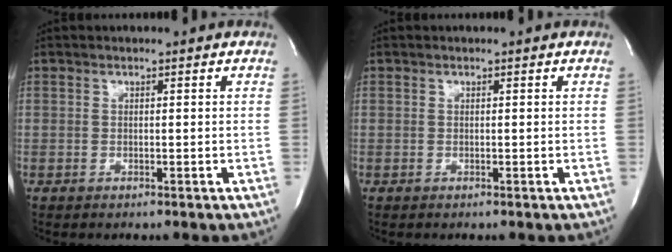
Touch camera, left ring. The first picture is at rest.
{"total": 0.0}